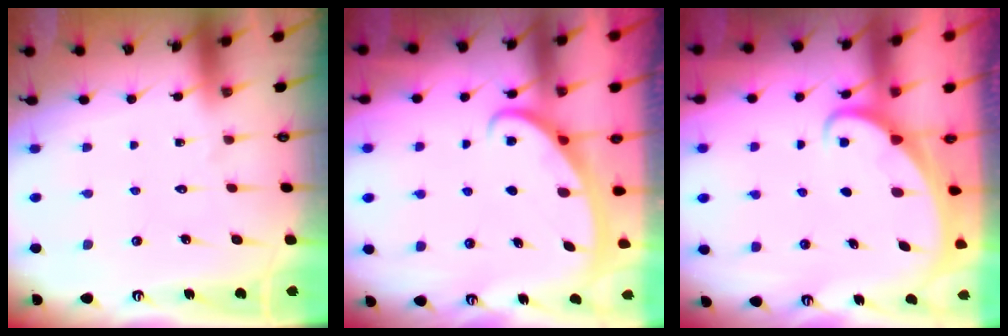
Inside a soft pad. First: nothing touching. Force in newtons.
{"total": 2.7, "press": 2.6, "slide": 0.4}
{"total": 2.4, "press": 2.4, "slide": 0.2}